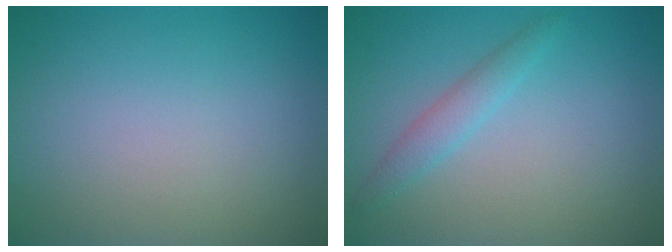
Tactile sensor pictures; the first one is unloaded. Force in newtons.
{"total": 1.9, "press": 1.9, "slide": 0.1}